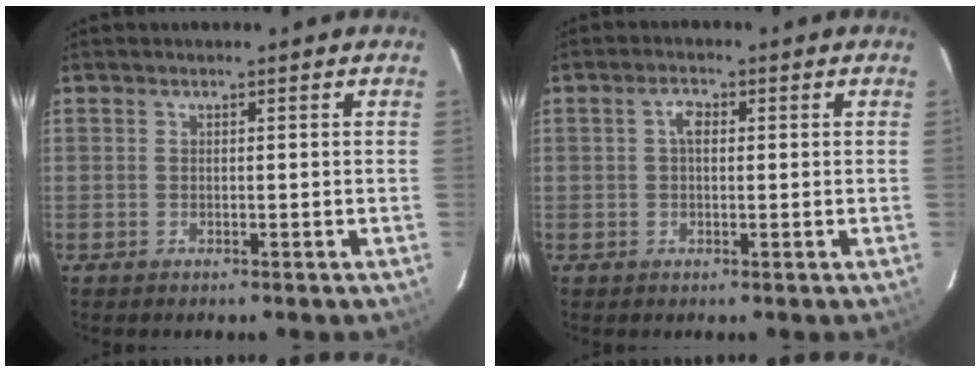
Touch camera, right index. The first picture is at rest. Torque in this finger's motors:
{"motor_torque": [0.25, -0.08, 0.20, 0.04]}